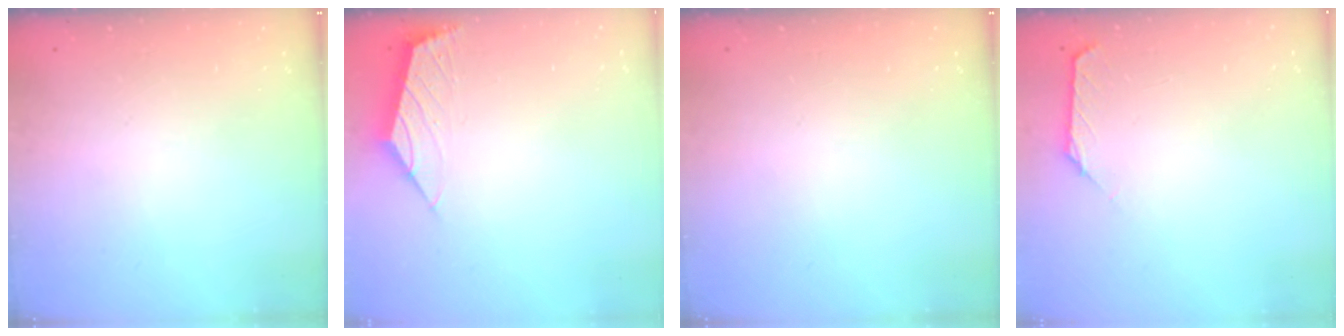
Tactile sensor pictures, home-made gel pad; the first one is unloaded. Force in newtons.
{"total": 2.3, "press": 2.2, "slide": 0.6}
{"total": 0.0}
{"total": 1.6, "press": 1.5, "slide": 0.6}